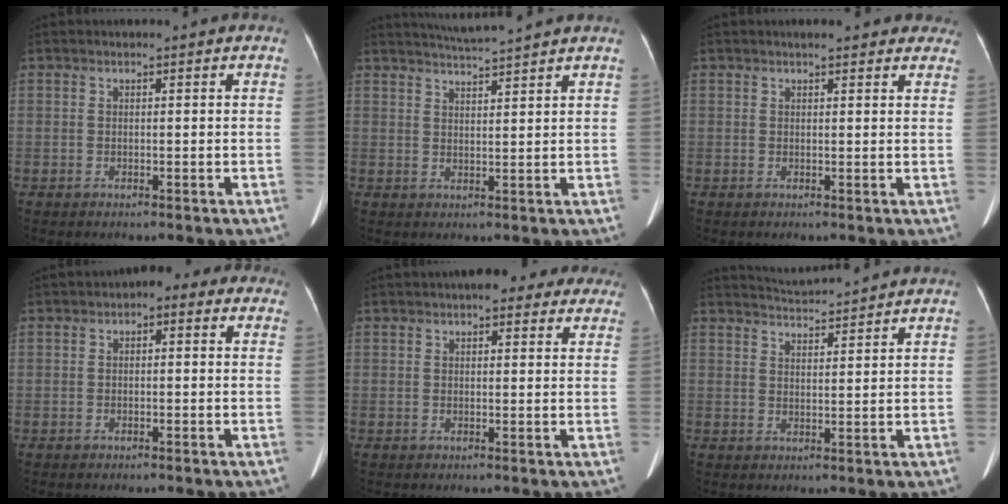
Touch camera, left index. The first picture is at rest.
{"total": 5.5, "force": [5.1, -1.4, 1.5], "torque": [-0.029, 0.008, 0.081]}
{"total": 7.4, "force": [6.3, 2.2, 3.2], "torque": [-0.024, 0.012, 0.067]}
{"total": 3.1, "force": [0.7, 1.8, 2.4], "torque": [-0.027, 0.022, -0.001]}
{"total": 6.9, "force": [5.2, 2.8, 3.5], "torque": [-0.026, 0.025, 0.060]}
{"total": 5.0, "force": [4.9, -0.9, 0.1], "torque": [-0.012, 0.010, 0.080]}